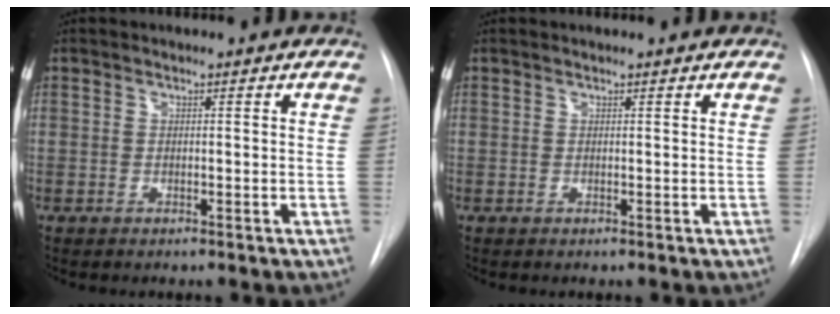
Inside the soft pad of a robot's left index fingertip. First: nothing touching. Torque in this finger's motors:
{"motor_torque": [-0.34, 0.17, -0.01, -0.01]}